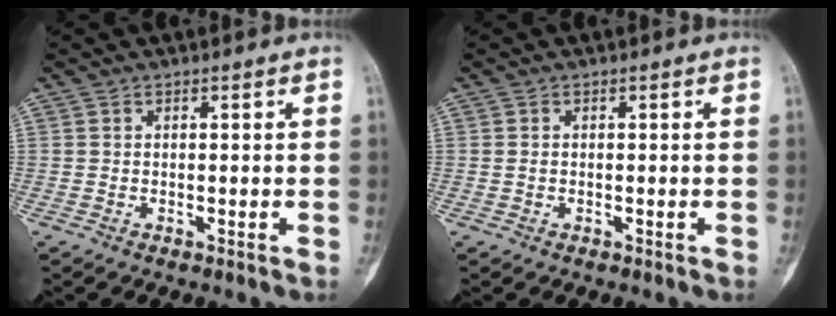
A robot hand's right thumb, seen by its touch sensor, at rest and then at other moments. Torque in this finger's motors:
{"motor_torque": [-0.06, -0.07, 0.08, 0.33, -0.06]}